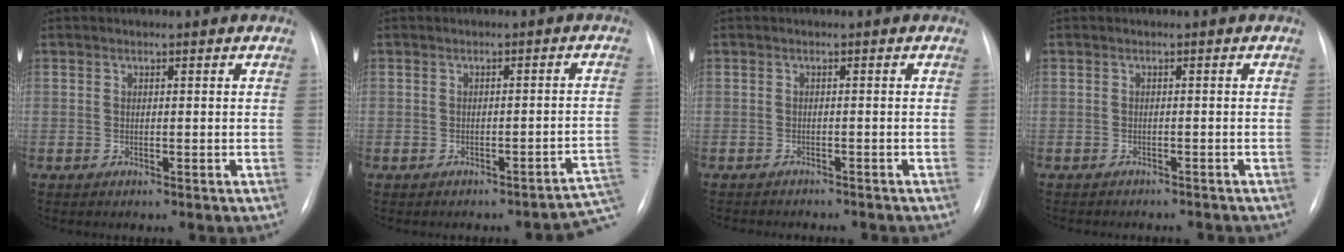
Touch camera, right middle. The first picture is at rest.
{"total": 4.7, "force": [-3.8, 0.9, 2.5], "torque": [-0.008, 0.022, -0.036]}
{"total": 7.1, "force": [-6.4, 1.8, 2.4], "torque": [-0.024, -0.001, -0.077]}
{"total": 6.3, "force": [-5.7, 1.9, 1.9], "torque": [-0.016, 0.002, -0.064]}